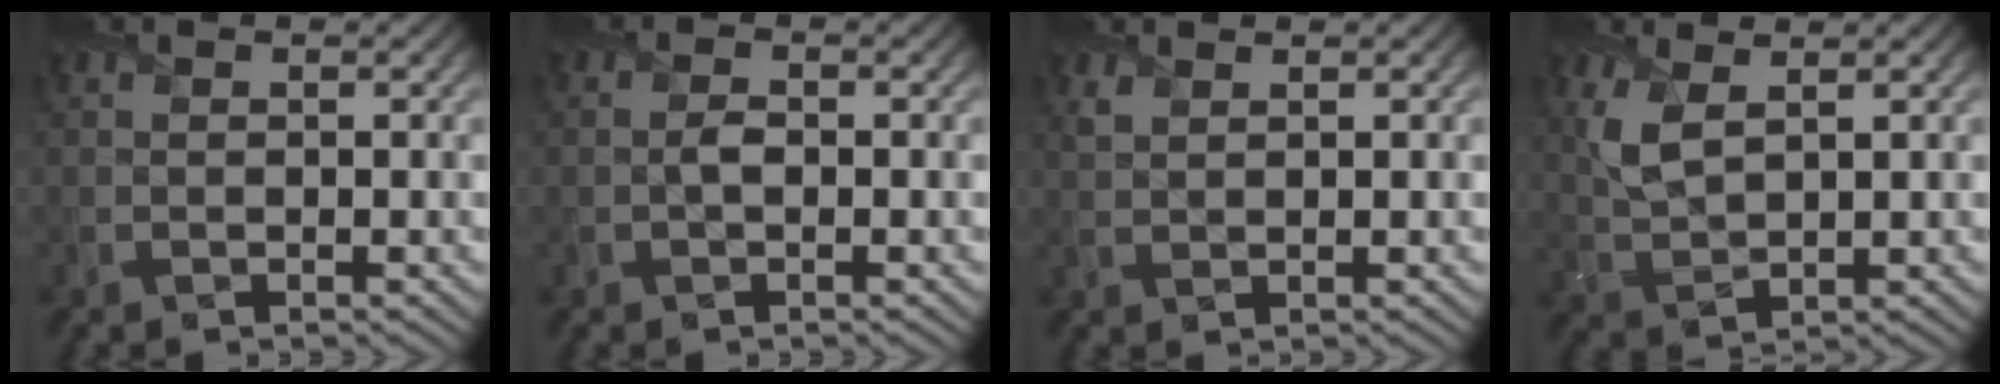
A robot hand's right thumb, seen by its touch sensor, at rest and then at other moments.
{"total": 1.0, "force": [-0.5, 0.6, 0.7], "torque": [-0.011, 0.001, -0.009]}
{"total": 0.9, "force": [0.8, 0.3, 0.2], "torque": [-0.008, -0.002, 0.024]}
{"total": 4.4, "force": [2.1, 2.1, 3.3], "torque": [-0.092, -0.003, 0.047]}